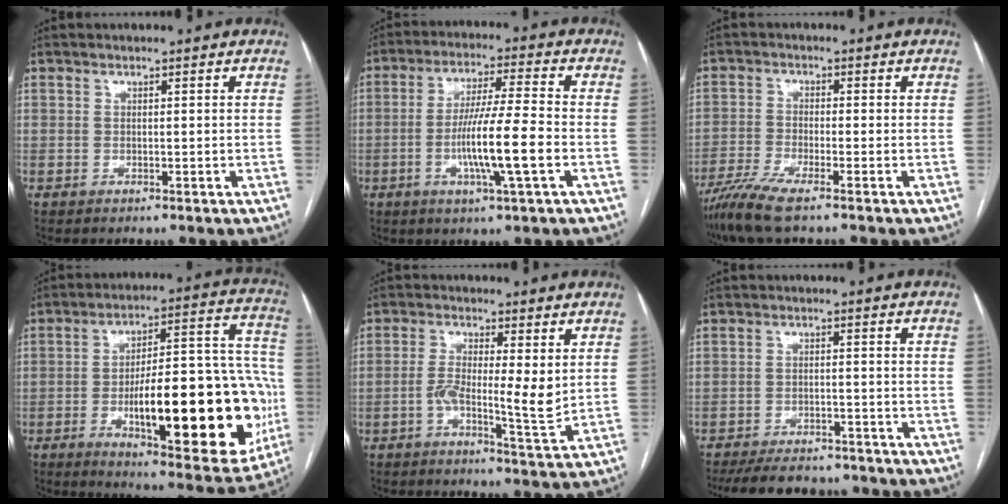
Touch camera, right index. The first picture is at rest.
{"total": 11.1, "force": [-2.9, -0.1, 10.7], "torque": [-0.200, -0.007, -0.056]}
{"total": 6.8, "force": [-5.1, 0.2, 4.5], "torque": [-0.094, -0.015, -0.099]}
{"total": 28.8, "force": [-6.5, 7.6, 27.0], "torque": [-0.323, 0.015, -0.078]}
{"total": 7.0, "force": [0.0, 1.2, 6.9], "torque": [-0.123, -0.004, -0.003]}
{"total": 13.1, "force": [-11.6, 4.3, 4.4], "torque": [-0.079, 0.001, -0.154]}